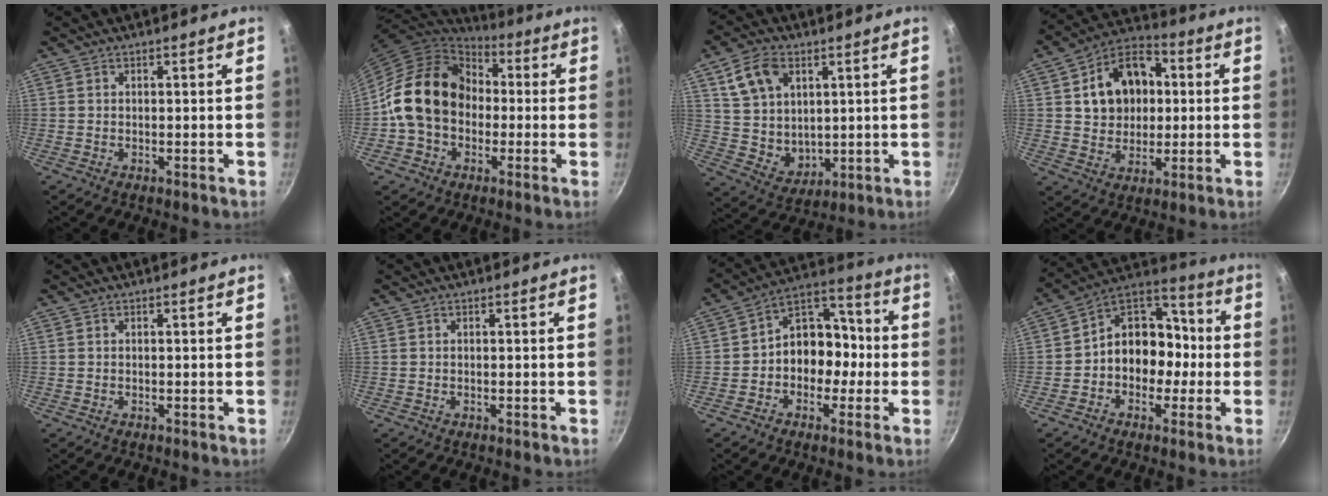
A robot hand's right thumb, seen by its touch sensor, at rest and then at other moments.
{"total": 17.4, "force": [-0.2, 13.9, 10.5], "torque": [-0.149, 0.044, -0.014]}
{"total": 12.4, "force": [4.6, 9.0, 7.2], "torque": [-0.105, -0.021, 0.102]}
{"total": 15.1, "force": [2.4, 11.6, 9.3], "torque": [-0.115, 0.018, 0.033]}
{"total": 0.0}
{"total": 0.0}
{"total": 11.9, "force": [-2.0, 9.5, 6.9], "torque": [-0.037, 0.056, -0.047]}
{"total": 13.8, "force": [-1.9, 11.1, 7.9], "torque": [-0.061, 0.056, -0.050]}